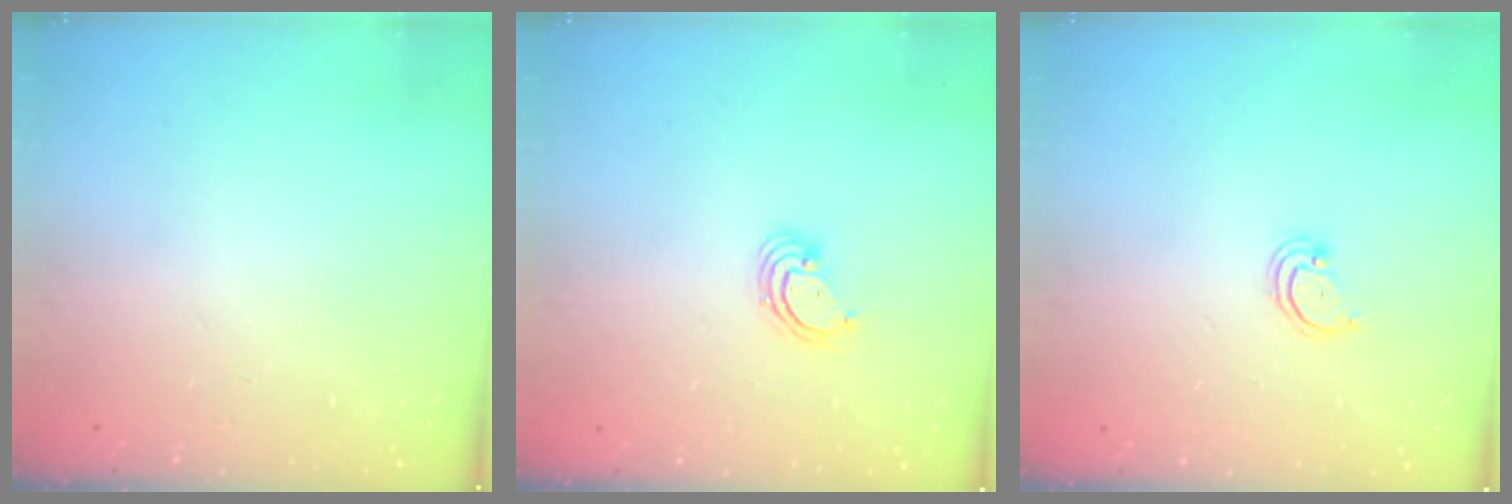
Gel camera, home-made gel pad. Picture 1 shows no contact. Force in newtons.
{"total": 3.5, "press": 3.5, "slide": 0.2}
{"total": 2.4, "press": 2.4, "slide": 0.2}